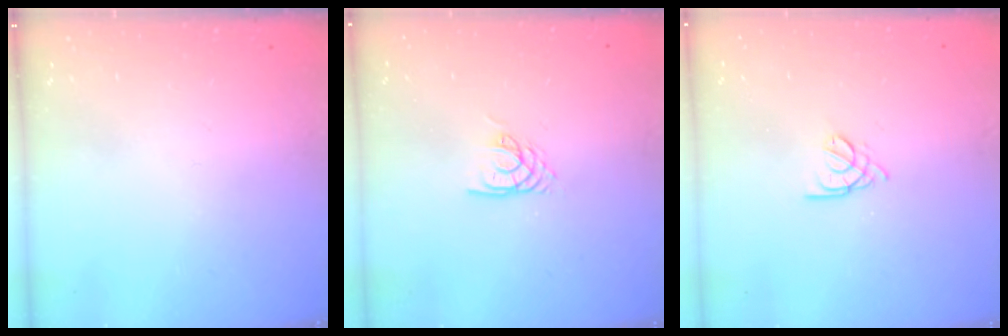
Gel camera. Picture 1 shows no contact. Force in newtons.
{"total": 3.2, "press": 3.2, "slide": 0.2}
{"total": 2.6, "press": 2.6, "slide": 0.6}